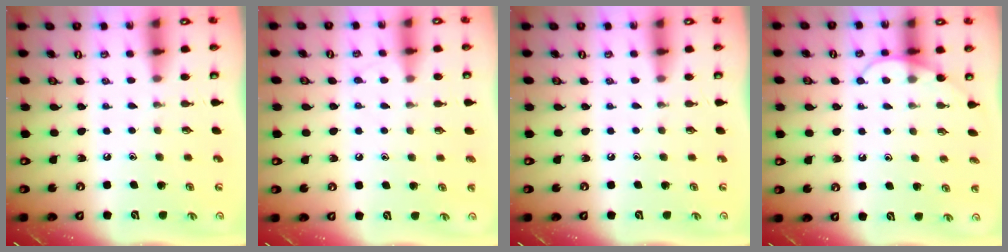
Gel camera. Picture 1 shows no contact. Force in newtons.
{"total": 6.3, "press": 6.2, "slide": 0.6}
{"total": 0.0}
{"total": 6.6, "press": 6.6, "slide": 0.2}